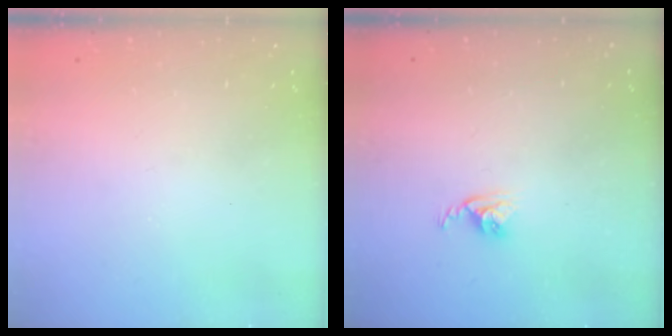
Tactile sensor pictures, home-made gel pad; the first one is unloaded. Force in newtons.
{"total": 3.9, "press": 3.9, "slide": 0.2}